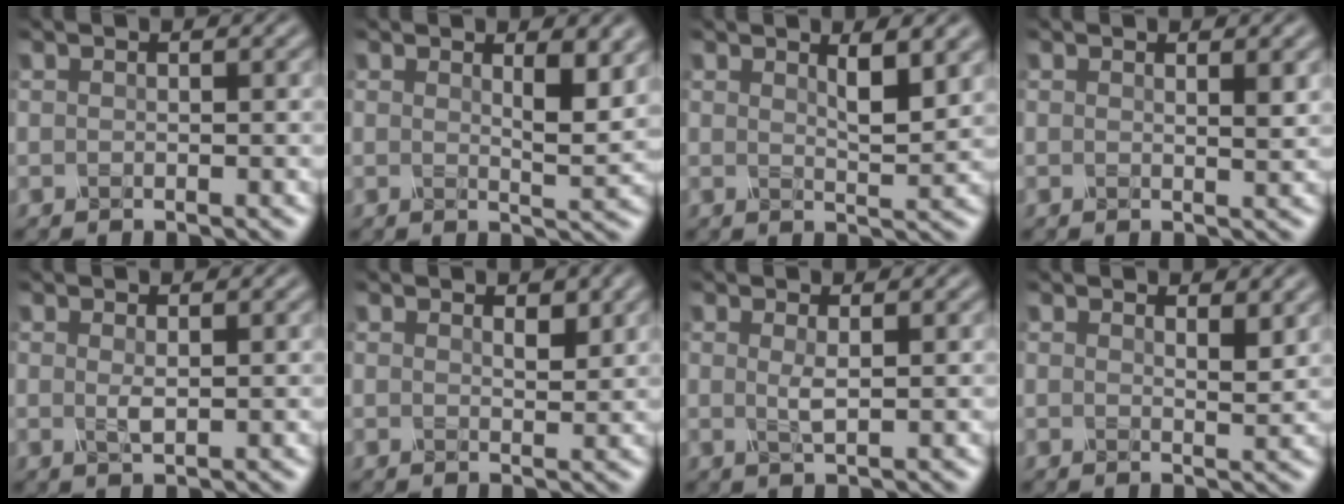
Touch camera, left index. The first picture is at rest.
{"total": 3.4, "force": [1.6, 0.9, 2.8], "torque": [-0.040, -0.010, 0.026]}
{"total": 2.9, "force": [1.4, 0.7, 2.5], "torque": [-0.035, -0.006, 0.024]}
{"total": 1.4, "force": [0.8, 0.4, 1.0], "torque": [-0.007, -0.003, 0.010]}
{"total": 0.8, "force": [0.2, 0.2, 0.8], "torque": [-0.018, -0.004, 0.005]}
{"total": 1.3, "force": [0.9, 0.5, 0.8], "torque": [-0.014, -0.005, 0.017]}
{"total": 1.1, "force": [0.2, 0.2, 1.1], "torque": [-0.024, -0.006, 0.005]}
{"total": 1.9, "force": [1.5, 0.5, 1.1], "torque": [-0.012, -0.006, 0.025]}